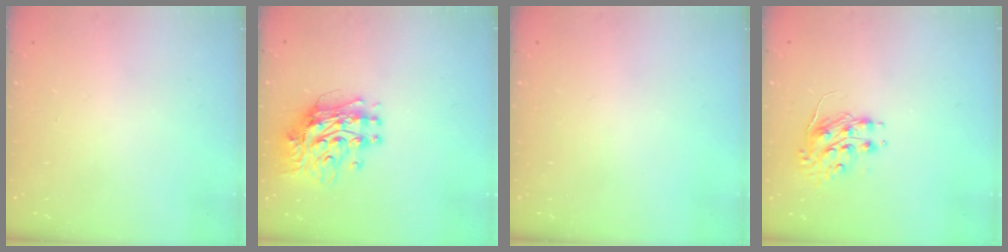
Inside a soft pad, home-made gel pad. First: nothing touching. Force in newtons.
{"total": 12.2, "press": 12.2, "slide": 1.0}
{"total": 0.0}
{"total": 8.5, "press": 8.4, "slide": 0.6}